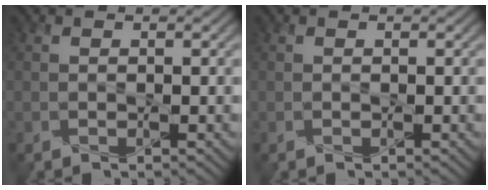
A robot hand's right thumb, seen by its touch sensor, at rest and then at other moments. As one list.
[{"total": 0.0}]